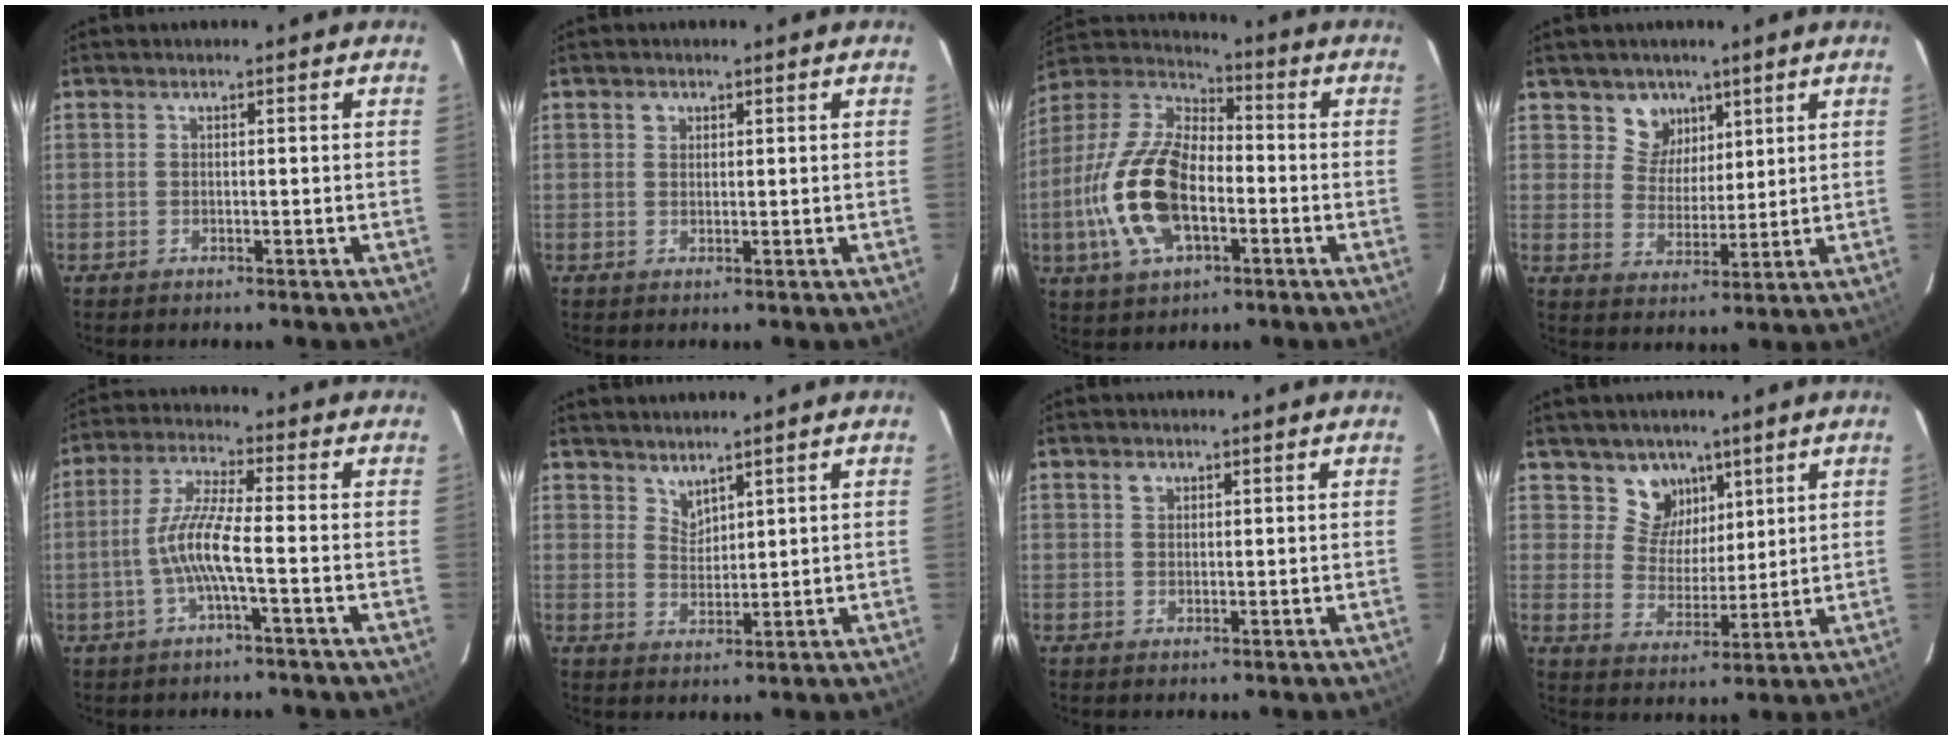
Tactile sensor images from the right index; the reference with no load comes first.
{"total": 1.4, "force": [0.6, 1.2, 0.4], "torque": [-0.005, 0.007, 0.010]}
{"total": 18.4, "force": [-4.4, 9.2, 15.3], "torque": [-0.333, -0.002, -0.084]}
{"total": 6.3, "force": [3.8, 4.9, 0.7], "torque": [-0.005, 0.003, 0.071]}
{"total": 7.8, "force": [-2.2, 0.2, 7.5], "torque": [-0.164, 0.006, -0.043]}
{"total": 3.2, "force": [2.9, 1.1, 0.7], "torque": [-0.010, -0.002, 0.055]}
{"total": 1.6, "force": [0.9, 1.2, 0.6], "torque": [-0.011, 0.006, 0.015]}
{"total": 7.6, "force": [4.9, 5.7, 1.1], "torque": [-0.010, -0.008, 0.091]}